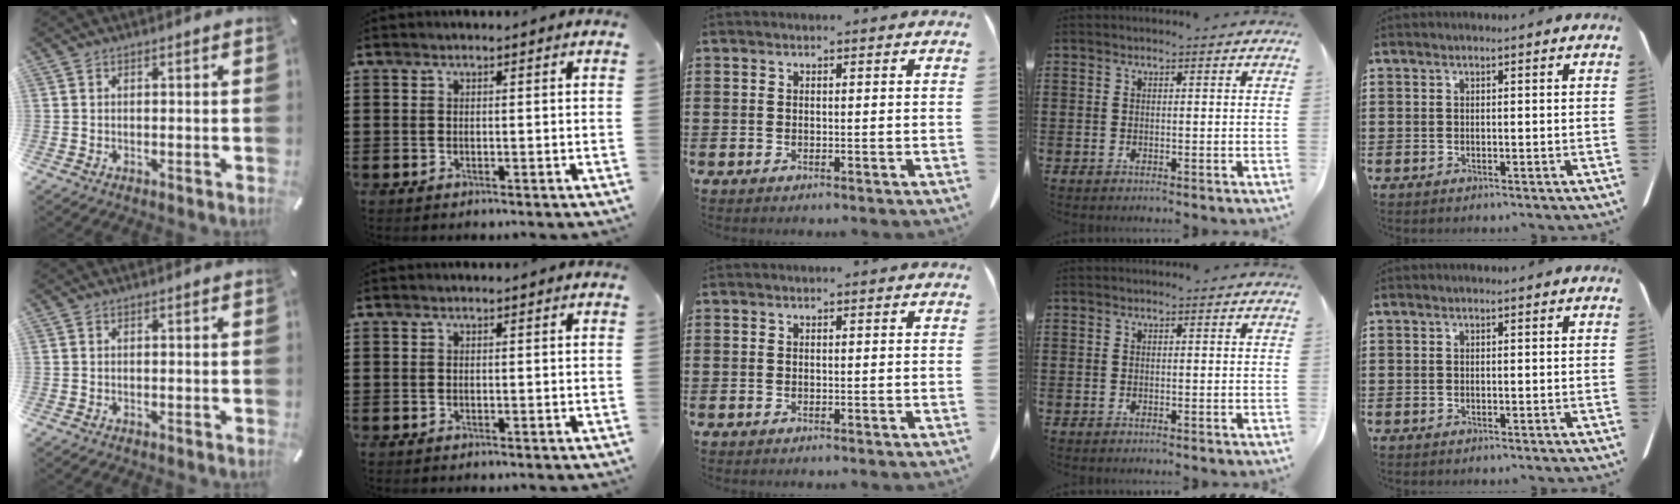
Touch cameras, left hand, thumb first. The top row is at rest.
{}